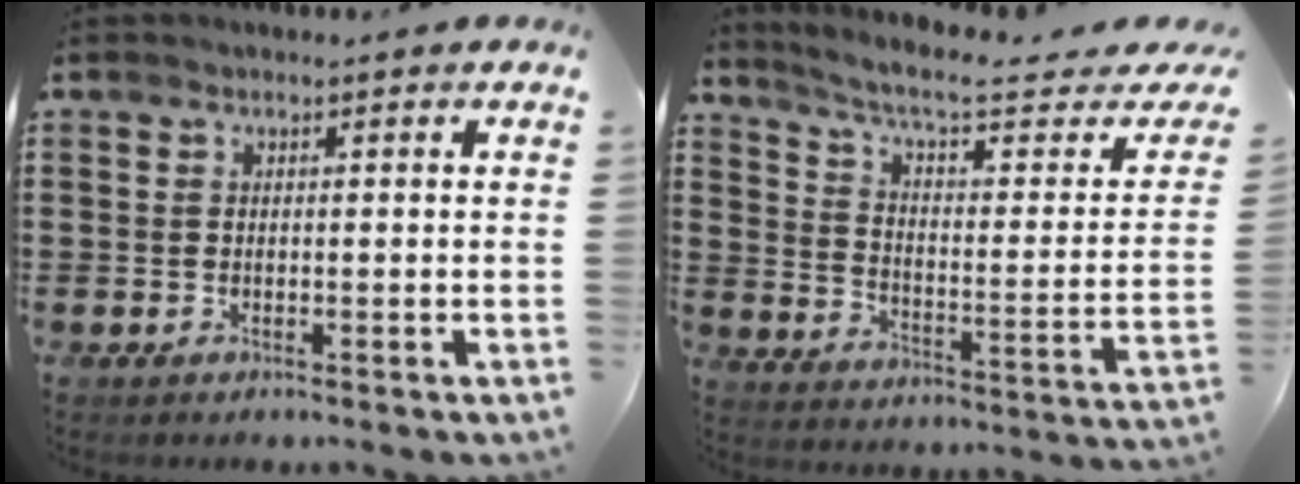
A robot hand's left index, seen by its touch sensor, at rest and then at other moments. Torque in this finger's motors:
{"motor_torque": [2.14, 0.00, 0.40, 0.07]}